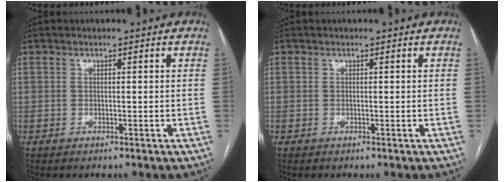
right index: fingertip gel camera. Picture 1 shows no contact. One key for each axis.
{"total": 0.0}